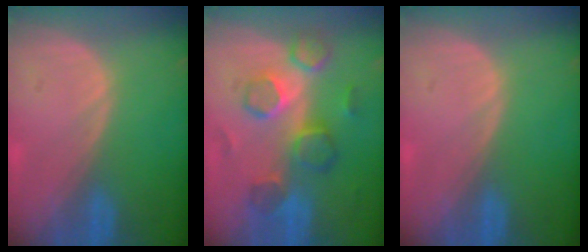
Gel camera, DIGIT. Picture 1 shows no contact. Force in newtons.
{"total": 8.4, "press": 8.2, "slide": 1.9}
{"total": 0.0}